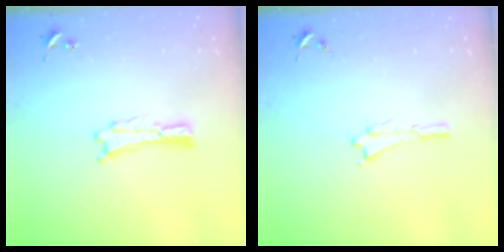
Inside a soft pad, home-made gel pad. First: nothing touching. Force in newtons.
{"total": 0.7, "press": 0.7, "slide": 0.1}